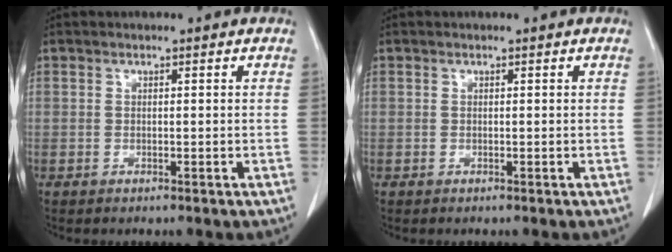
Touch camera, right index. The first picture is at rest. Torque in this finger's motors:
{"motor_torque": [0.00, 0.00, 0.00, 0.00]}